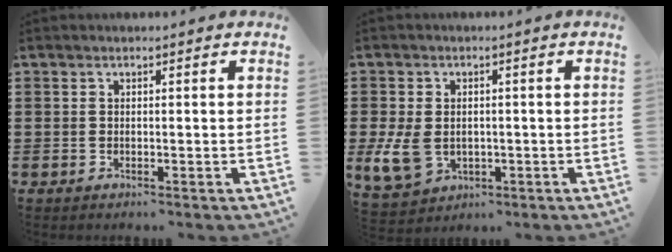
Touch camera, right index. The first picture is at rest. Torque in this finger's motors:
{"motor_torque": [1.10, 1.04, 0.42, 0.12]}